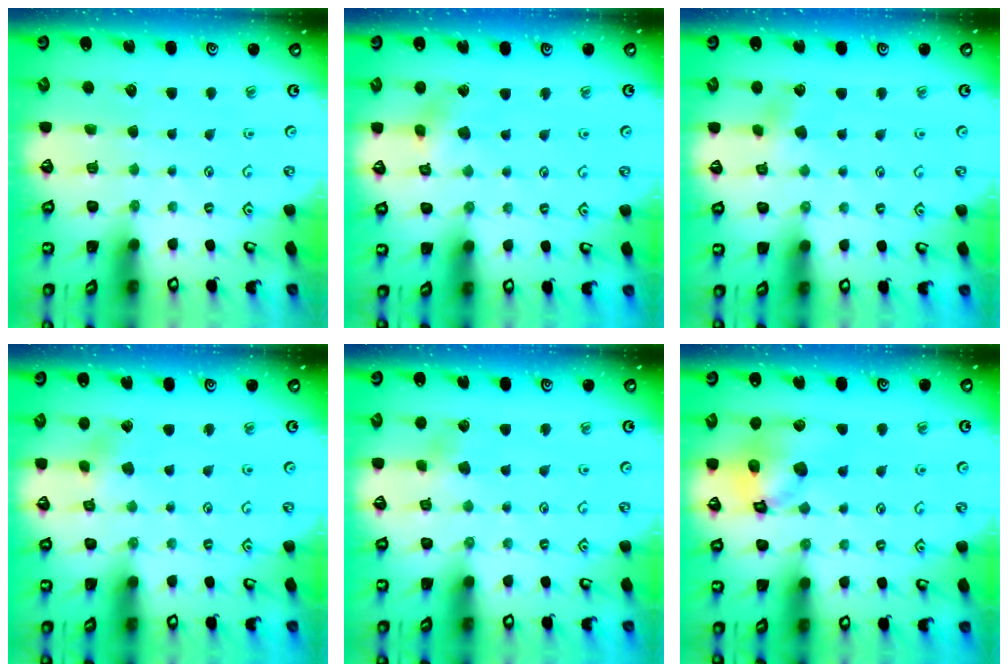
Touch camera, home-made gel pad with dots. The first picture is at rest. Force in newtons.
{"total": 5.4, "press": 5.4, "slide": 0.5}
{"total": 3.1, "press": 3.1, "slide": 0.4}
{"total": 3.3, "press": 3.3, "slide": 0.3}
{"total": 3.9, "press": 3.9, "slide": 0.4}
{"total": 14.2, "press": 14.1, "slide": 2.1}